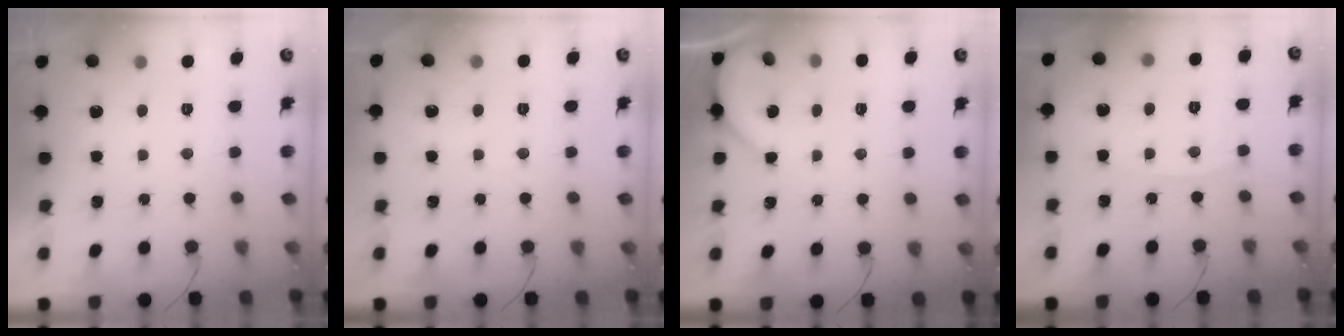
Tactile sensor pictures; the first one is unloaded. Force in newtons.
{"total": 1.9, "press": 1.9, "slide": 0.2}
{"total": 2.2, "press": 2.2, "slide": 0.3}
{"total": 4.0, "press": 4.0, "slide": 0.5}